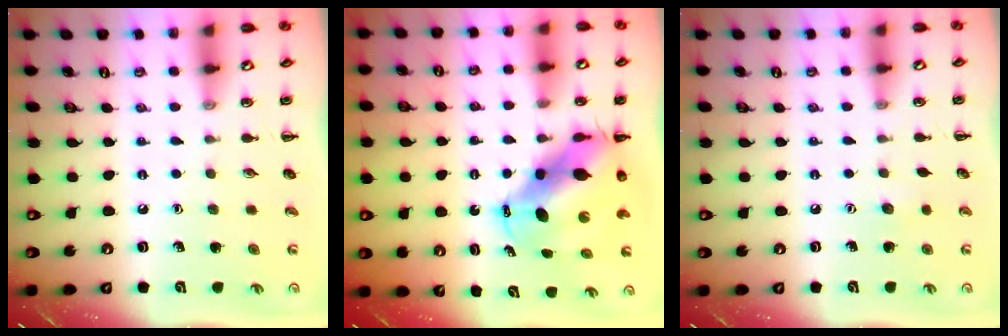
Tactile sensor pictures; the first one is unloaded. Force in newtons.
{"total": 10.4, "press": 10.1, "slide": 2.7}
{"total": 4.8, "press": 4.7, "slide": 1.1}